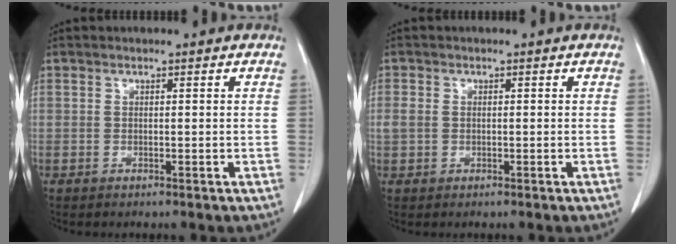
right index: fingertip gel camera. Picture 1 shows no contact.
{"total": 1.8, "force": [0.1, 1.4, 1.1], "torque": [-0.034, 0.011, 0.005]}